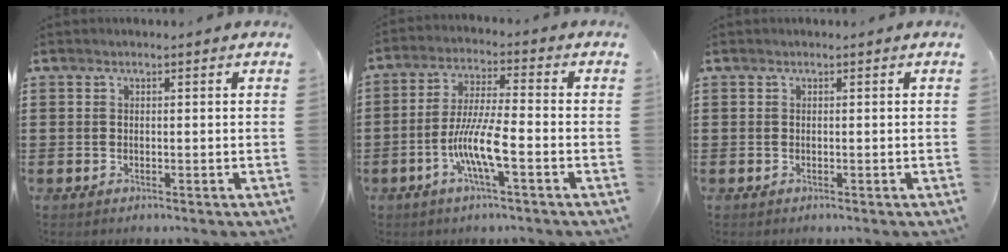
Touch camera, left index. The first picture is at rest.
{"total": 8.1, "force": [-3.5, 1.2, 7.2], "torque": [-0.153, -0.007, -0.073]}
{"total": 0.0}